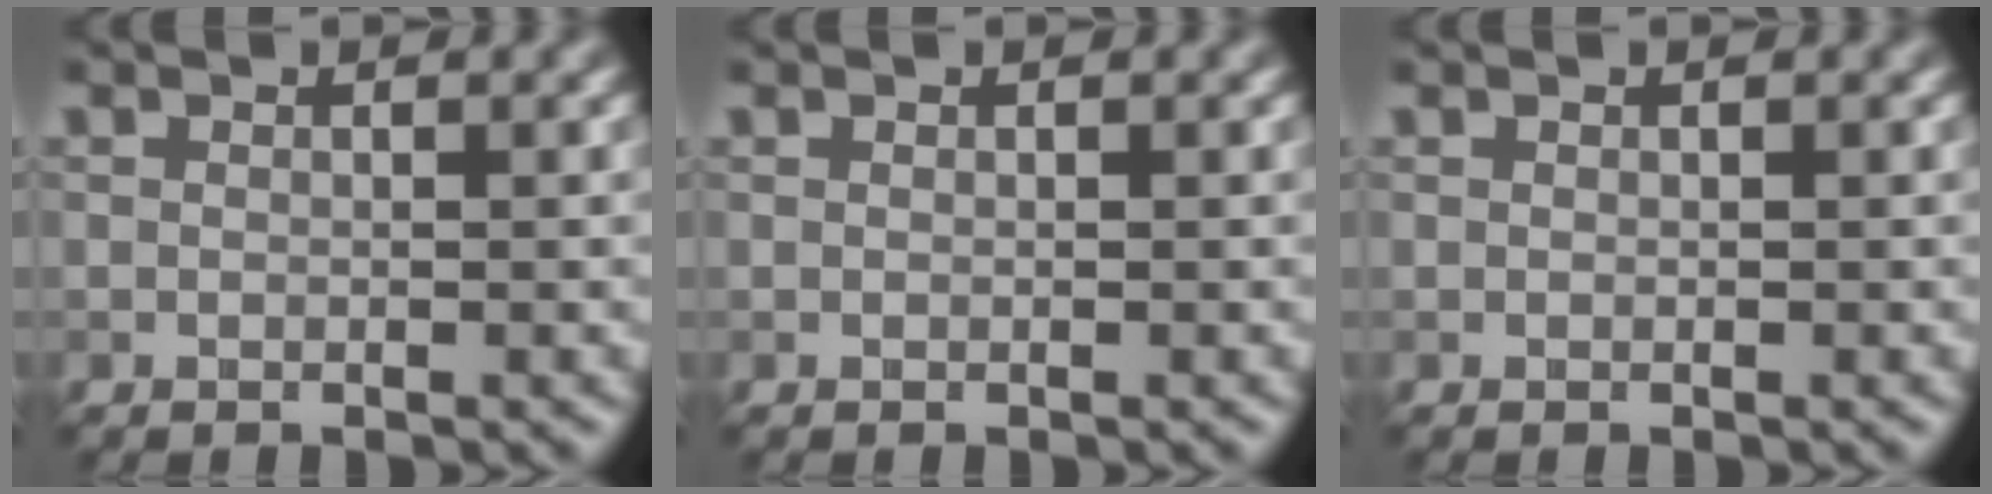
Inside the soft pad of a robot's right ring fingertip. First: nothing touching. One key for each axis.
{"total": 0.0}
{"total": 0.0}